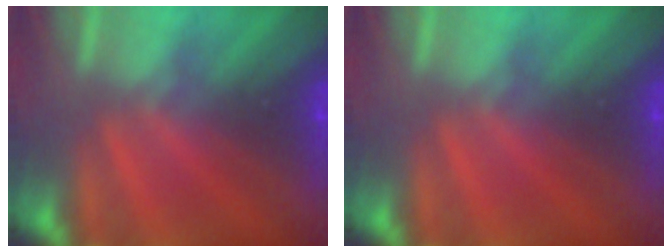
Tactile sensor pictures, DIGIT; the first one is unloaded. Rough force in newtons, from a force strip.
{"total": 0.0}